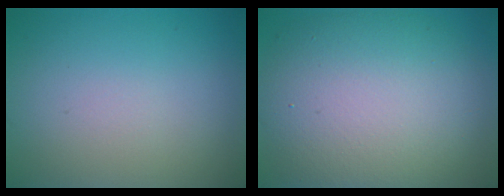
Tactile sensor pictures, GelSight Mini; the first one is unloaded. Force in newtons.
{"total": 11.3, "press": 11.3, "slide": 0.9}